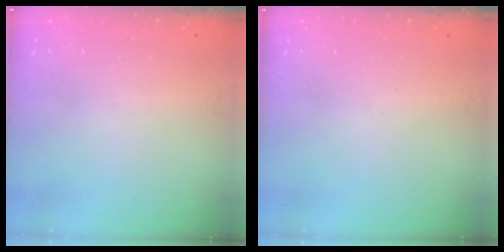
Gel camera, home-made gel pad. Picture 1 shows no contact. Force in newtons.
{"total": 0.0}